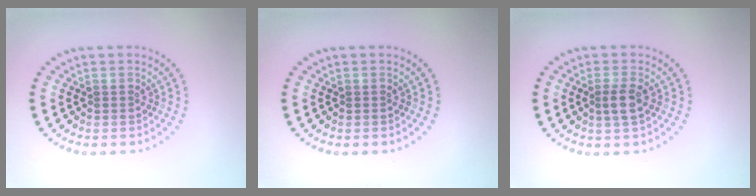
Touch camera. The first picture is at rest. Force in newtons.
{"total": 0.0}
{"total": 1.9, "press": 1.6, "slide": 0.9}